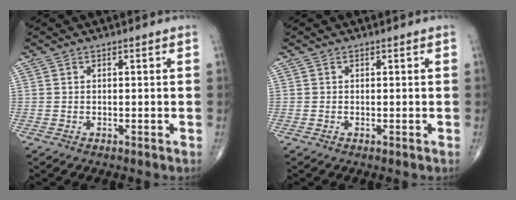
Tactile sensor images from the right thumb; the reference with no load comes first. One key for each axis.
{"total": 0.0}